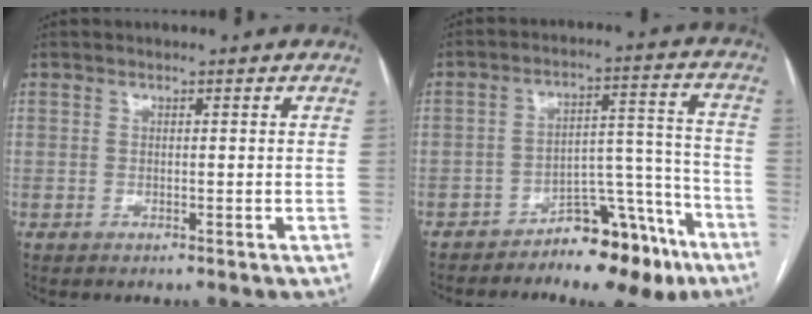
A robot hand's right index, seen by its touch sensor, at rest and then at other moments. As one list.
[{"total": 11.8, "force": [-8.5, 4.2, 7.0], "torque": [-0.076, 0.047, -0.128]}]